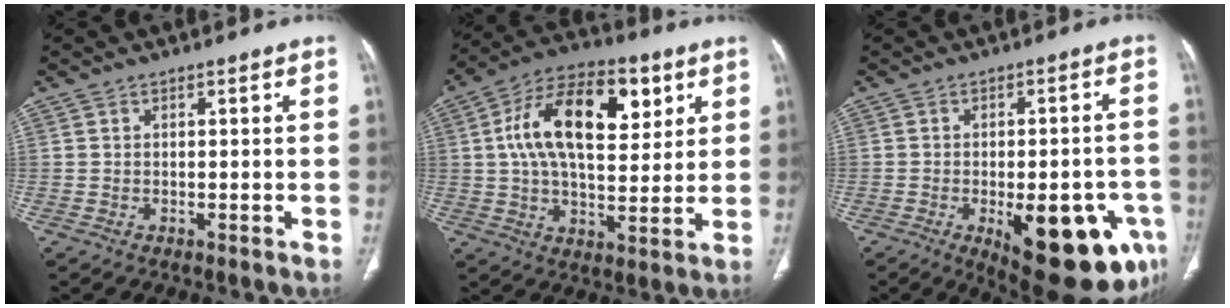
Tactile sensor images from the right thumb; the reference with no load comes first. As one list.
[{"total": 19.7, "force": [5.9, 10.5, 15.6], "torque": [-0.235, 0.002, 0.091]}, {"total": 20.5, "force": [-8.1, 8.1, 17.0], "torque": [-0.156, 0.012, -0.089]}]